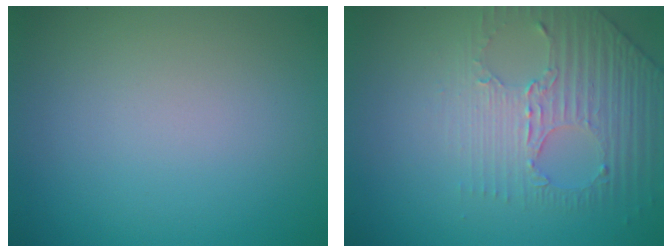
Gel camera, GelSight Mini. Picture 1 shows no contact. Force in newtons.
{"total": 4.4, "press": 3.1, "slide": 3.0}